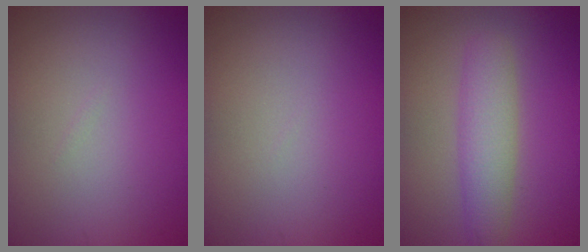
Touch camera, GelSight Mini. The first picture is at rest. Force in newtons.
{"total": 0.0}
{"total": 3.7, "press": 3.7, "slide": 0.1}